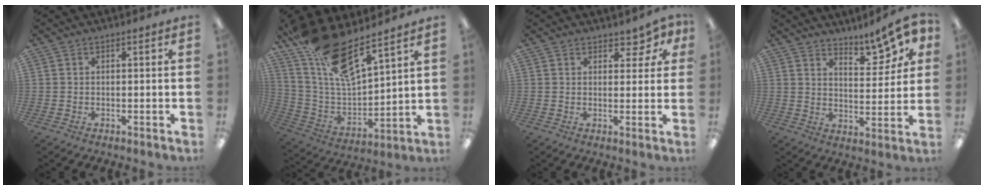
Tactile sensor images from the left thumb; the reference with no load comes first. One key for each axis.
{"total": 17.5, "fx": 13.7, "fy": 3.9, "fz": 10.1, "tx": -0.211, "ty": -0.090, "tz": 0.243}
{"total": 4.4, "fx": 3.2, "fy": 2.5, "fz": 1.7, "tx": -0.016, "ty": -0.012, "tz": 0.055}
{"total": 10.3, "fx": 8.2, "fy": 3.5, "fz": 5.2, "tx": -0.054, "ty": -0.062, "tz": 0.140}